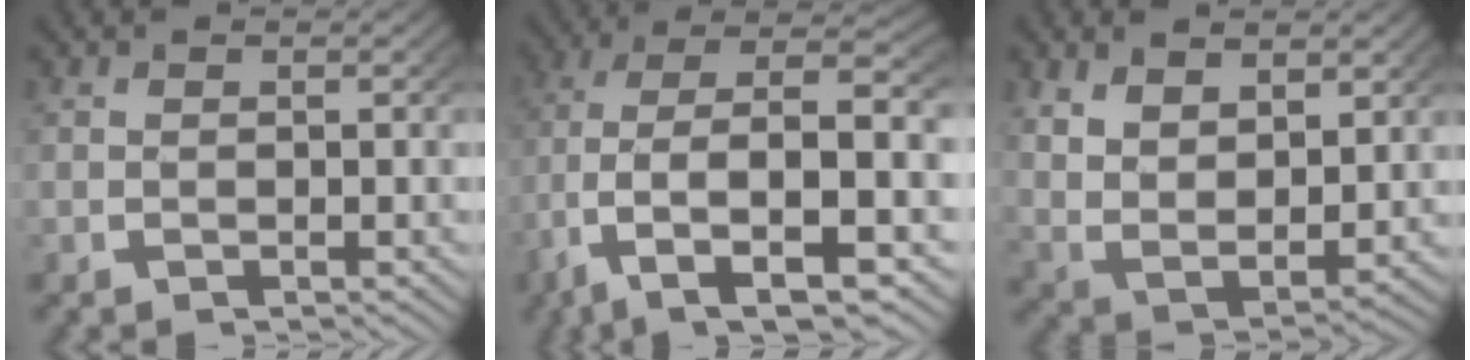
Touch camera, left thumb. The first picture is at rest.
{"total": 12.5, "force": [-2.6, 7.2, 9.8], "torque": [-0.224, -0.054, -0.011]}
{"total": 6.6, "force": [0.8, 4.7, 4.6], "torque": [-0.114, -0.030, 0.029]}